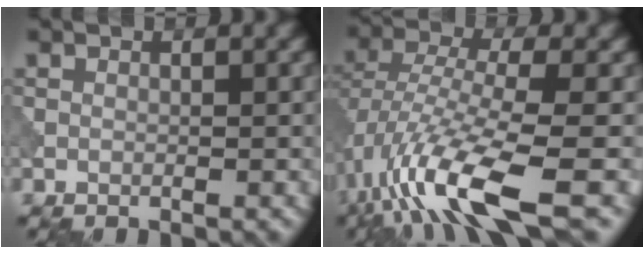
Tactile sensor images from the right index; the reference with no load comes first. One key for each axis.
{"total": 10.8, "fx": -4.8, "fy": 3.4, "fz": 9.0, "tx": -0.181, "ty": -0.003, "tz": -0.095}